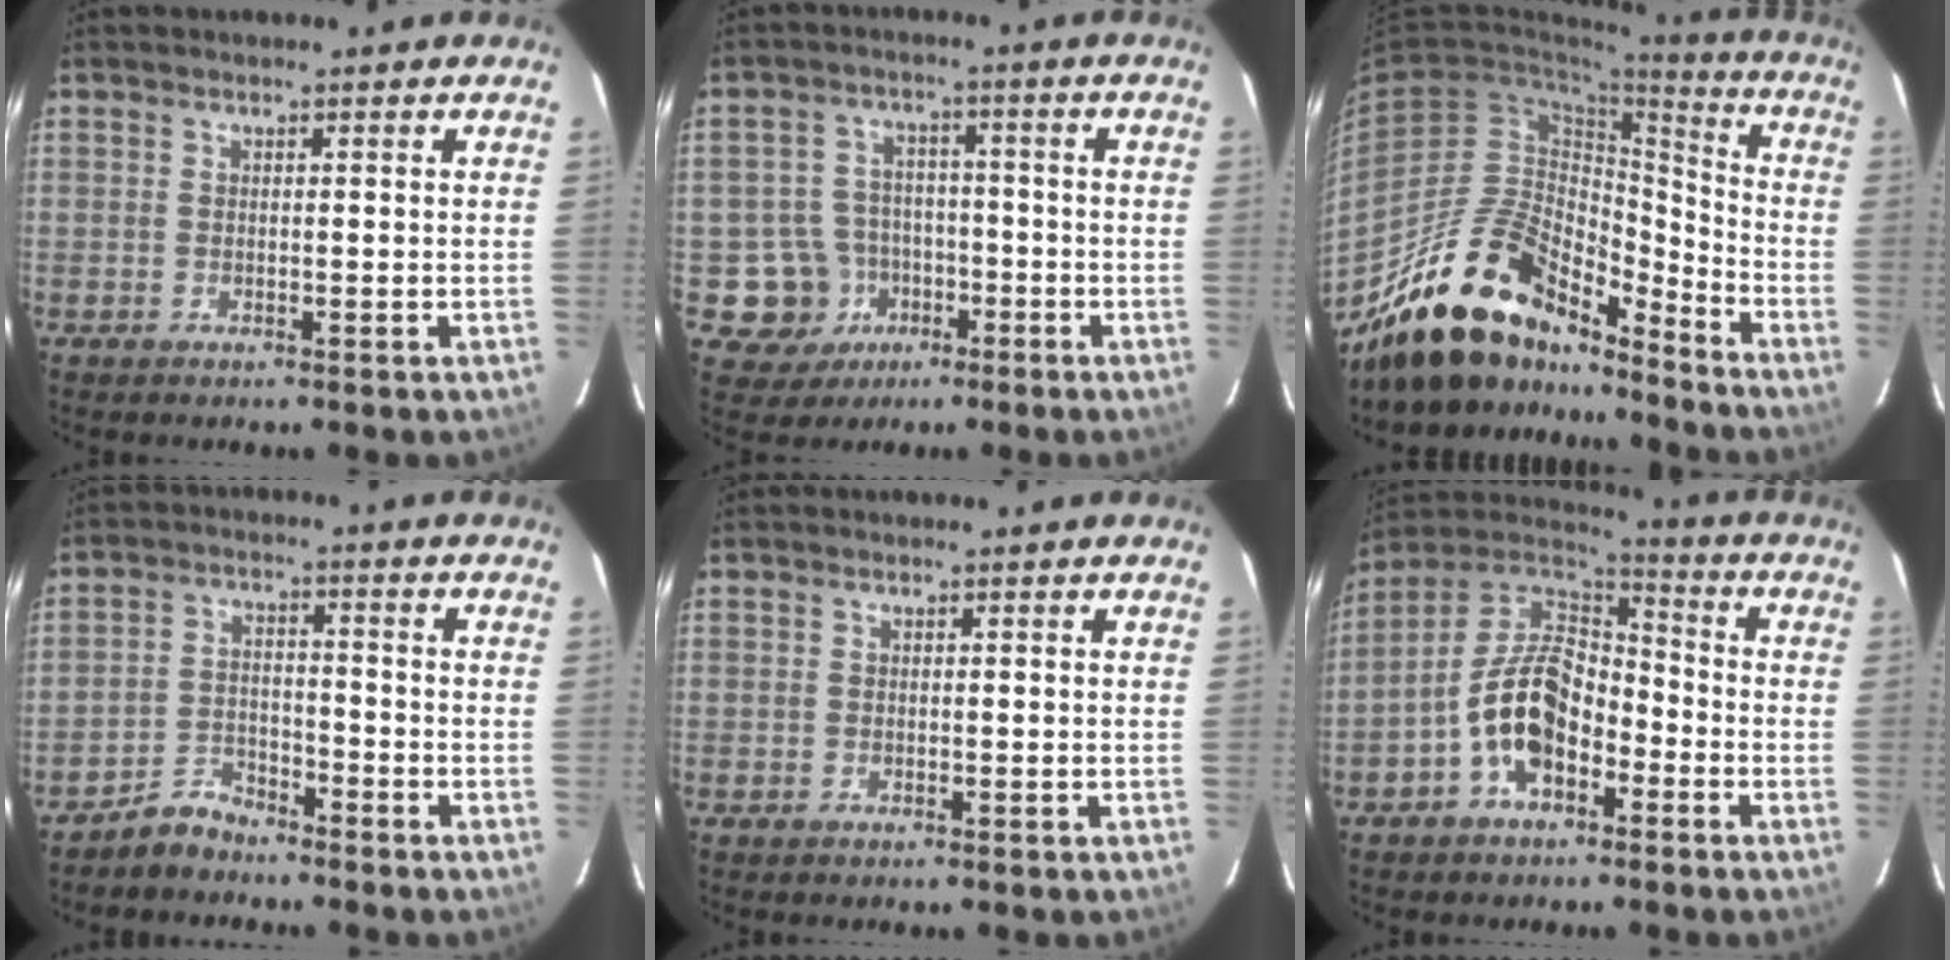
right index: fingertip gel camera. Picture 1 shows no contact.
{"total": 8.4, "force": [-3.4, 7.6, 0.7], "torque": [-0.037, 0.028, -0.042]}
{"total": 19.9, "force": [-16.7, 7.3, 8.1], "torque": [-0.151, 0.028, -0.283]}
{"total": 4.7, "force": [-4.3, 2.0, 0.5], "torque": [-0.019, 0.016, -0.077]}
{"total": 0.0}
{"total": 12.7, "force": [-4.9, 7.3, 9.1], "torque": [-0.184, 0.021, -0.091]}